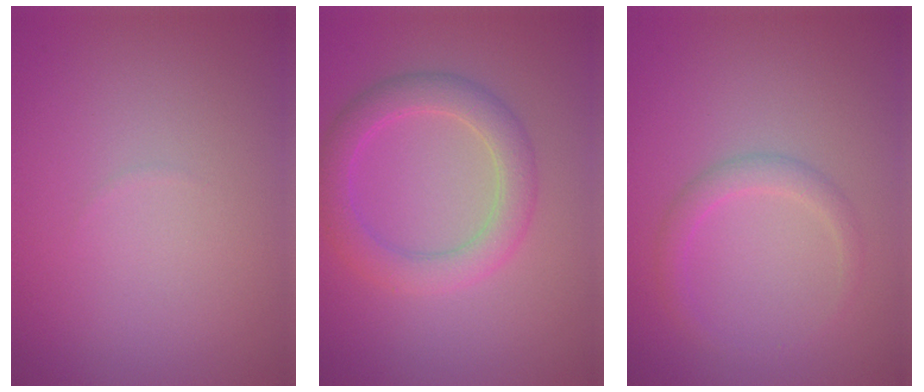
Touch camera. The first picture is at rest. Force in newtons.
{"total": 3.8, "press": 3.8, "slide": 0.1}
{"total": 1.7, "press": 1.7, "slide": 0.1}